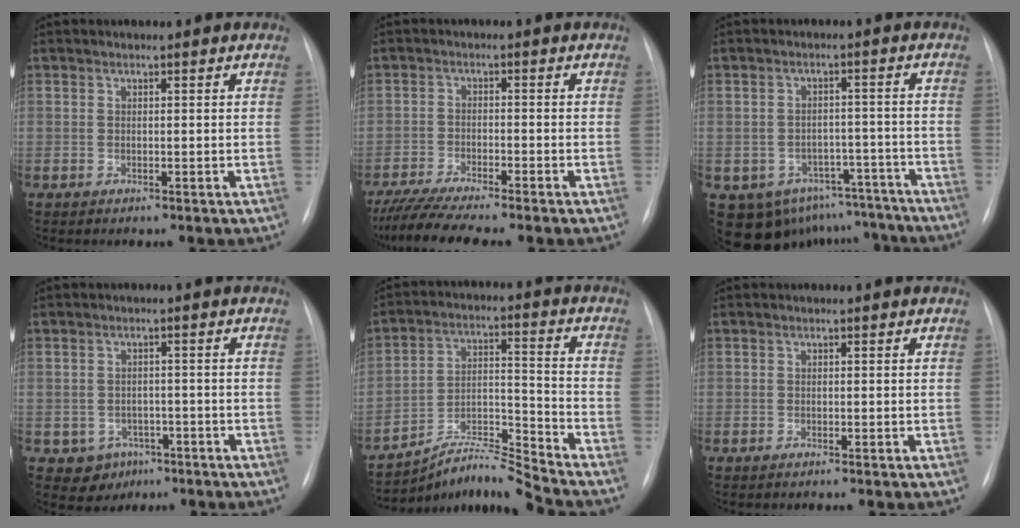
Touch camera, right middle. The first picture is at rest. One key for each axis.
{"total": 8.3, "fx": -7.1, "fy": -0.4, "fz": 4.3, "tx": -0.077, "ty": -0.024, "tz": -0.116}
{"total": 13.1, "fx": -10.1, "fy": 7.8, "fz": 2.9, "tx": -0.039, "ty": 0.034, "tz": -0.115}
{"total": 4.2, "fx": -2.0, "fy": 3.6, "fz": 0.7, "tx": -0.011, "ty": 0.007, "tz": -0.018}
{"total": 9.4, "fx": -9.1, "fy": -2.2, "fz": 1.4, "tx": -0.034, "ty": 0.021, "tz": -0.161}
{"total": 0.0}